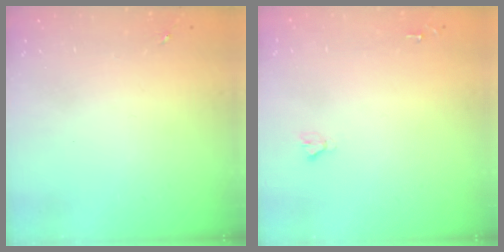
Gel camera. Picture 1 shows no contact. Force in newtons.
{"total": 1.8, "press": 1.8, "slide": 0.1}